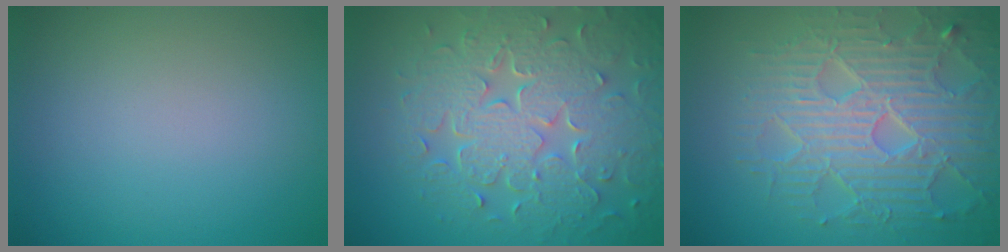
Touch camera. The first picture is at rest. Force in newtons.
{"total": 8.9, "press": 6.4, "slide": 6.2}
{"total": 7.8, "press": 6.0, "slide": 4.9}